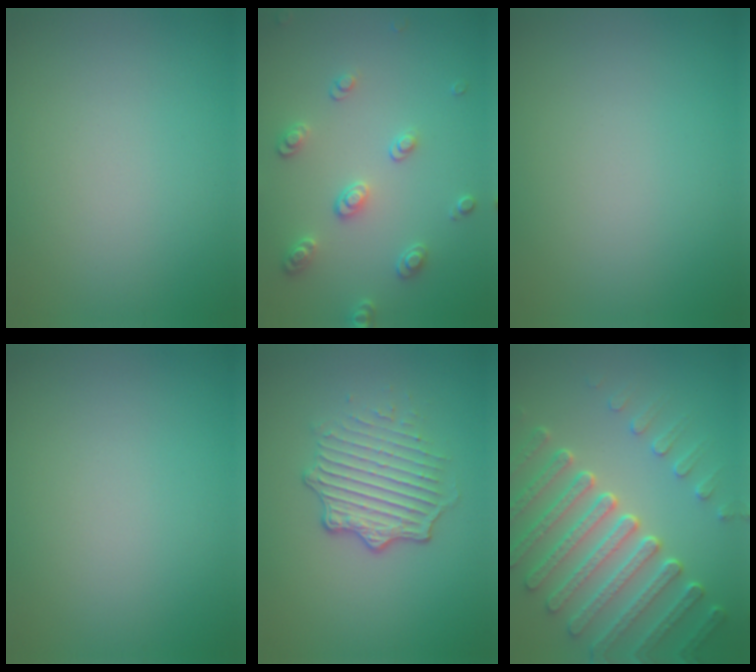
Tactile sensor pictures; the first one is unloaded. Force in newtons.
{"total": 2.7, "press": 2.6, "slide": 0.4}
{"total": 0.0}
{"total": 0.0}
{"total": 4.9, "press": 3.4, "slide": 3.5}
{"total": 7.4, "press": 5.5, "slide": 4.9}